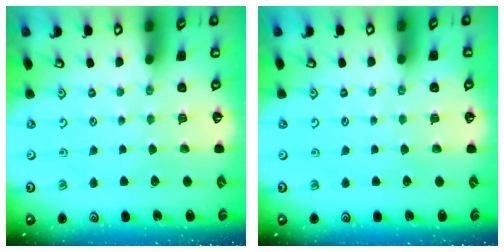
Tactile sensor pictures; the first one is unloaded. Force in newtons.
{"total": 0.0}